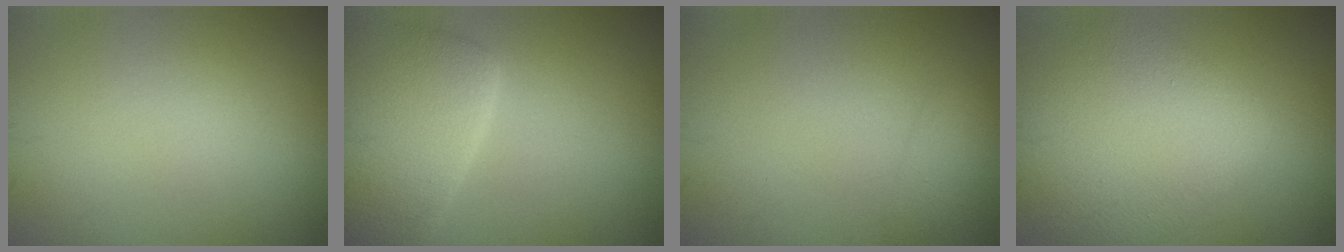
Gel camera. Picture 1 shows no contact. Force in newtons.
{"total": 7.4, "press": 7.4, "slide": 0.7}
{"total": 1.3, "press": 1.3, "slide": 0.1}
{"total": 8.3, "press": 8.3, "slide": 0.3}